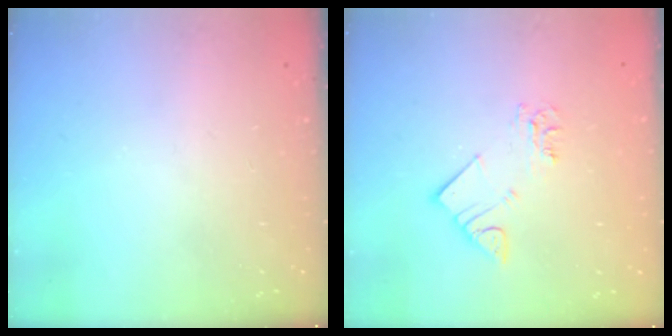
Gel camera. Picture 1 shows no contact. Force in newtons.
{"total": 4.1, "press": 4.1, "slide": 0.3}